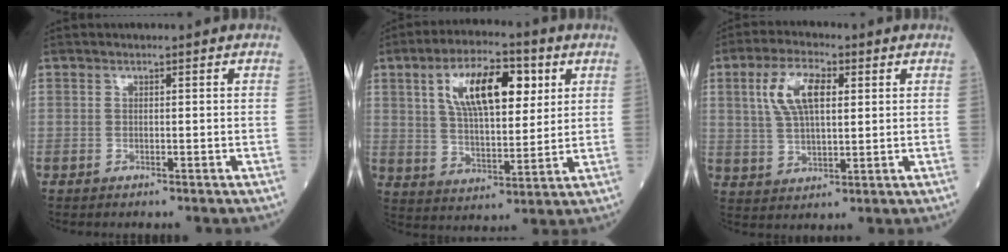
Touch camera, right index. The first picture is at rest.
{"total": 13.6, "force": [5.1, 5.2, 11.5], "torque": [-0.206, 0.019, 0.091]}
{"total": 8.8, "force": [3.0, 3.3, 7.6], "torque": [-0.162, 0.015, 0.060]}